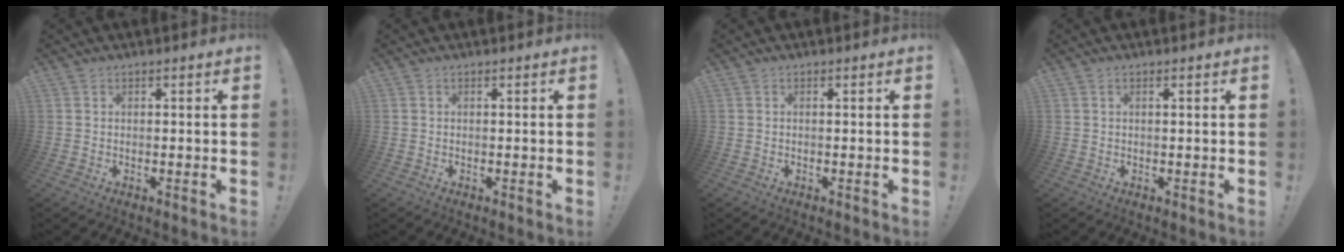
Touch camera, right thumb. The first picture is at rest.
{"total": 0.0}
{"total": 0.0}
{"total": 0.7, "force": [0.3, 0.0, 0.7], "torque": [-0.014, 0.000, 0.005]}